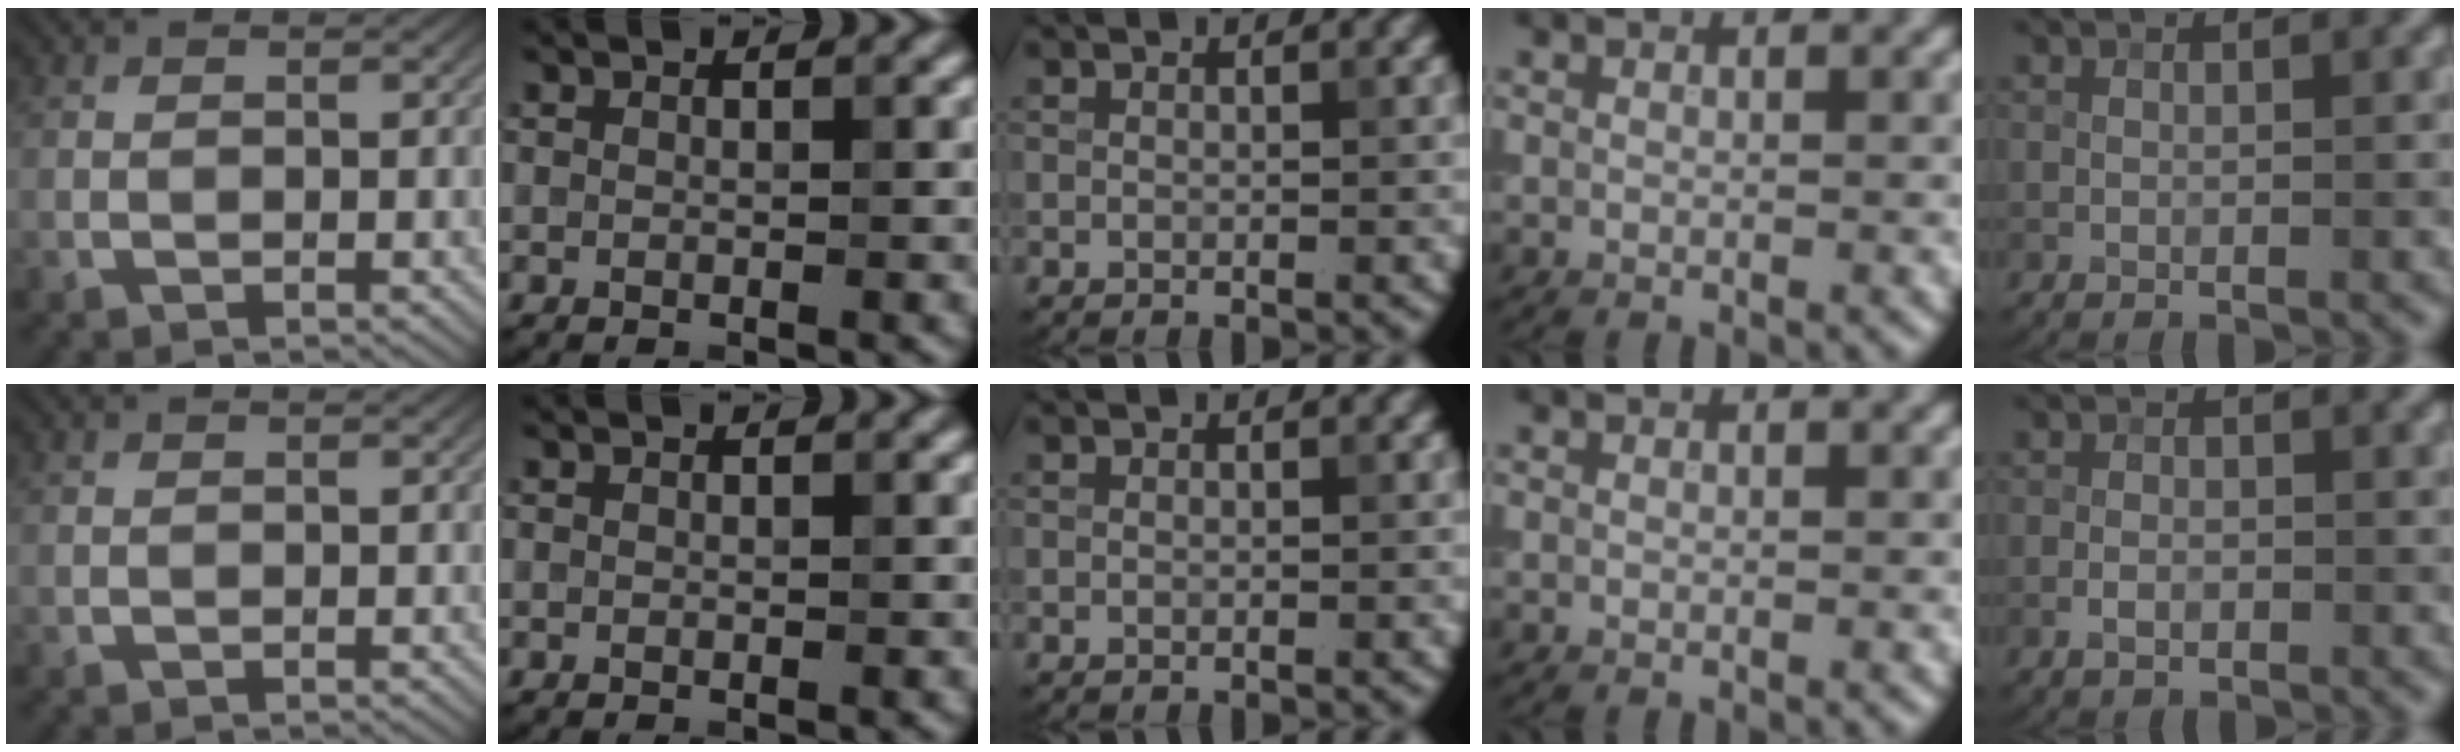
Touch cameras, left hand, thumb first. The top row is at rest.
{"little": {"total": 1.4, "force": [-0.6, 0.9, 0.9], "torque": [-0.016, 0.003, -0.012]}}